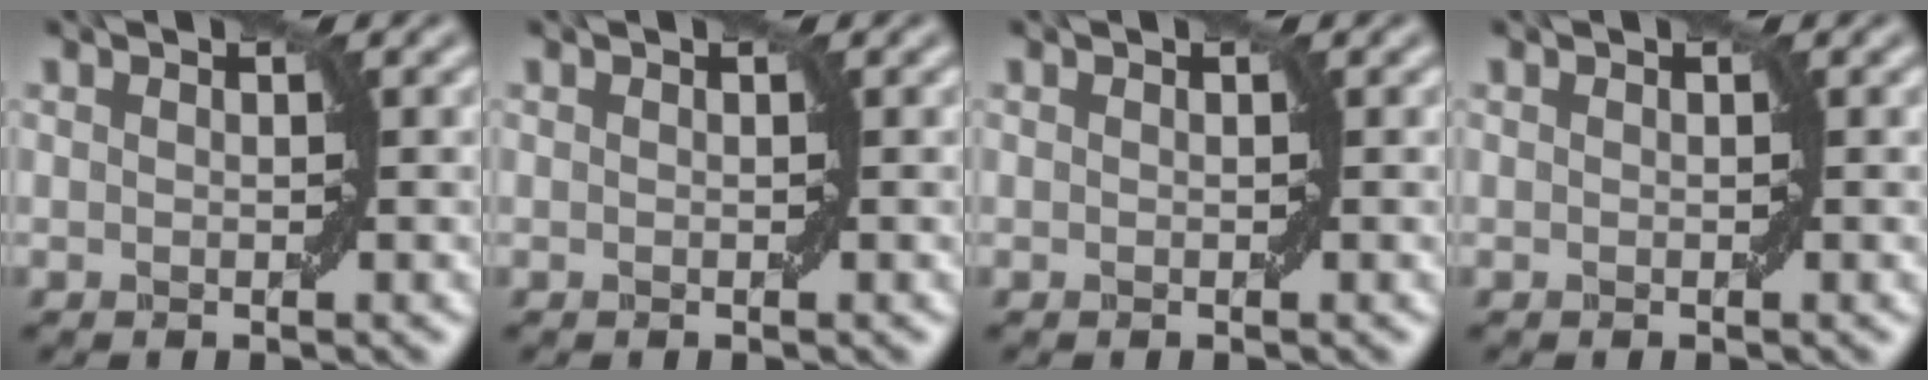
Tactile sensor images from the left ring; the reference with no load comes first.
{"total": 0.0}
{"total": 0.0}
{"total": 0.0}